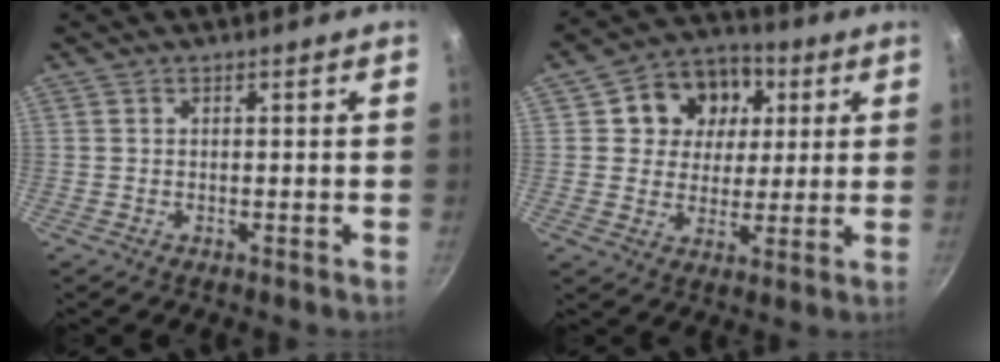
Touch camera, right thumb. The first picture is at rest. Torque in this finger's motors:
{"motor_torque": [-0.03, 0.11, -0.22, -0.15, 0.11]}